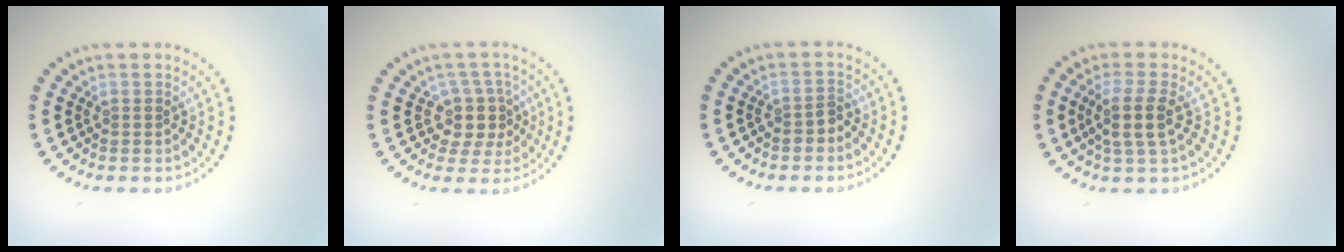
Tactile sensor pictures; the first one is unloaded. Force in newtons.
{"total": 3.1, "press": 2.5, "slide": 1.9}
{"total": 1.1, "press": 1.0, "slide": 0.4}
{"total": 2.9, "press": 2.4, "slide": 1.7}